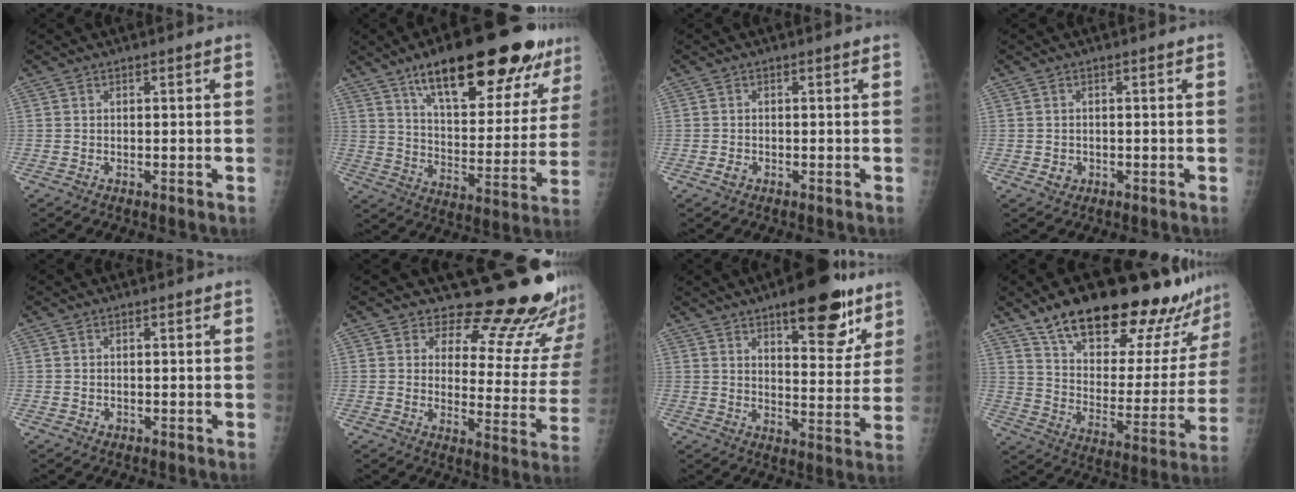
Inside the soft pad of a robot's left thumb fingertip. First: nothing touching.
{"total": 26.9, "force": [17.0, 9.2, 18.8], "torque": [-0.232, -0.046, 0.258]}
{"total": 1.2, "force": [-0.5, 0.9, 0.6], "torque": [-0.008, 0.002, -0.009]}
{"total": 1.6, "force": [-0.4, 1.4, 0.5], "torque": [-0.003, 0.003, -0.001]}
{"total": 0.5, "force": [-0.1, 0.5, 0.1], "torque": [-0.001, 0.002, -0.001]}
{"total": 18.9, "force": [17.2, 5.7, 5.4], "torque": [-0.012, -0.161, 0.194]}
{"total": 15.5, "force": [9.5, 5.7, 10.9], "torque": [-0.102, -0.049, 0.134]}
{"total": 27.4, "force": [21.5, 8.6, 14.6], "torque": [-0.172, -0.101, 0.313]}